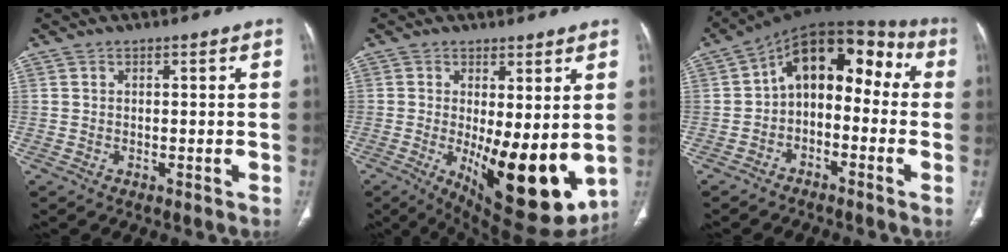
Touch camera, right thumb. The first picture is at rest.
{"total": 15.9, "force": [-1.9, 6.0, 14.6], "torque": [-0.208, -0.037, -0.006]}
{"total": 13.4, "force": [-0.5, 8.7, 10.2], "torque": [-0.109, 0.062, -0.026]}